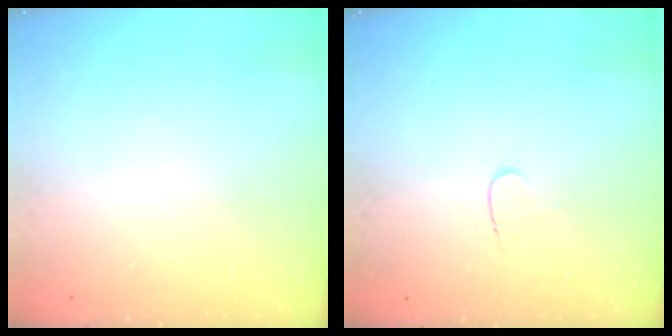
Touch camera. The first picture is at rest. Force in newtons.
{"total": 3.4, "press": 3.4, "slide": 0.4}